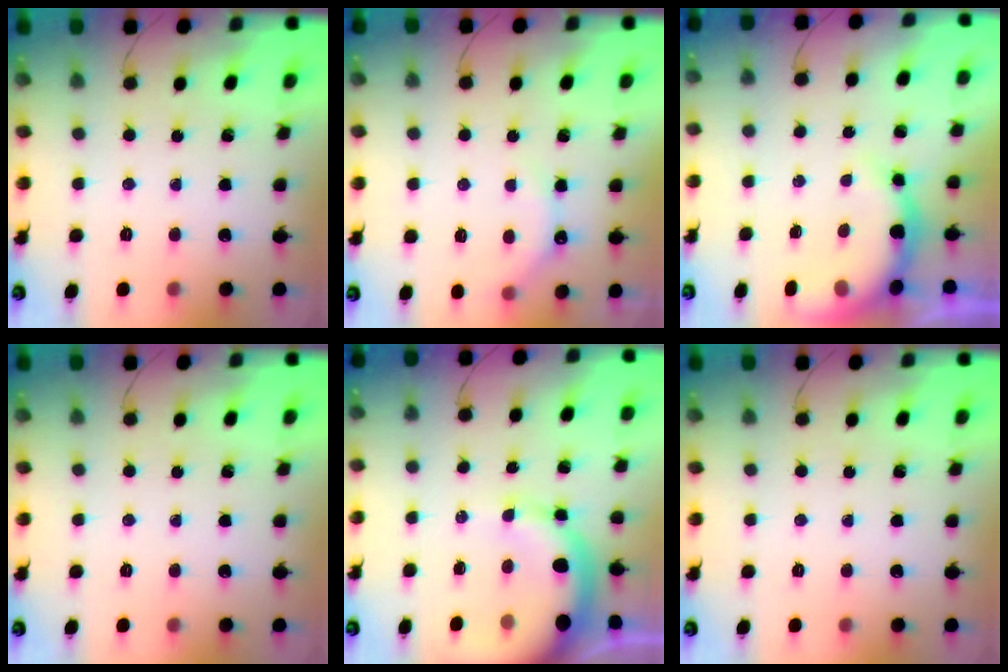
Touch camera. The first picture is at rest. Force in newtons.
{"total": 5.8, "press": 5.7, "slide": 1.3}
{"total": 8.6, "press": 8.6, "slide": 0.7}
{"total": 0.0}
{"total": 10.8, "press": 10.5, "slide": 2.3}
{"total": 0.0}